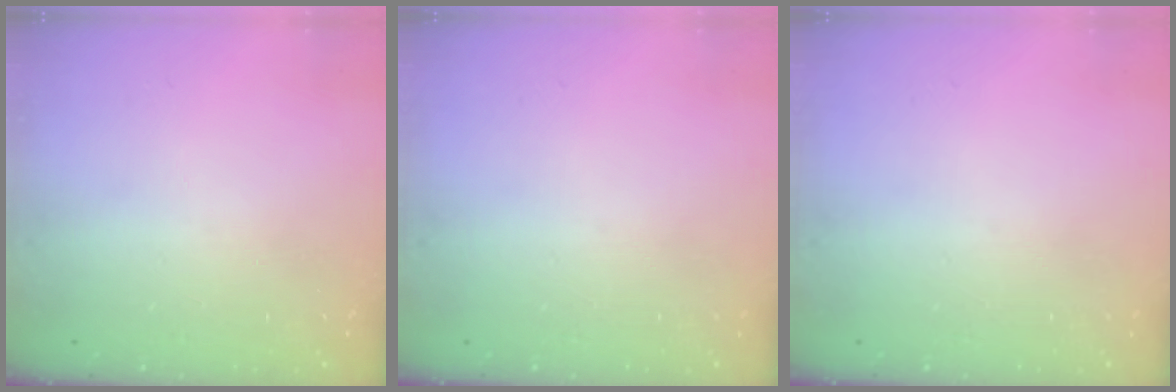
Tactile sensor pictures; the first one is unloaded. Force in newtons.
{"total": 0.0}
{"total": 0.0}